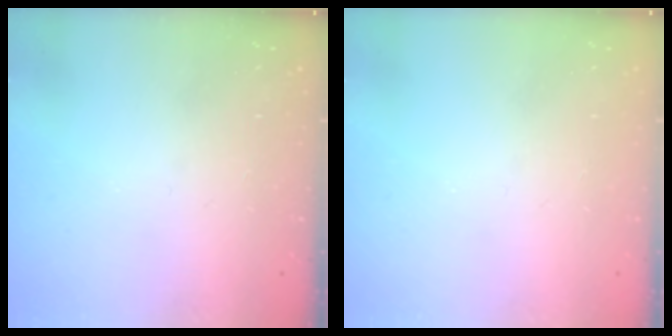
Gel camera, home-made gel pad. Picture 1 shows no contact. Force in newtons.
{"total": 0.0}